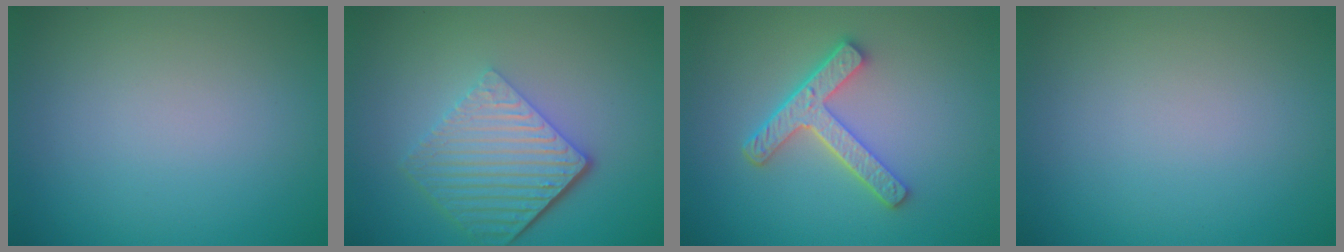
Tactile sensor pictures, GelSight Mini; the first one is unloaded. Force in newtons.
{"total": 6.2, "press": 4.2, "slide": 4.6}
{"total": 4.3, "press": 3.3, "slide": 2.8}
{"total": 0.0}